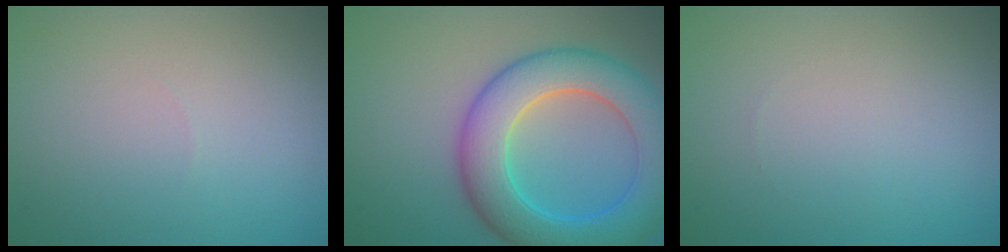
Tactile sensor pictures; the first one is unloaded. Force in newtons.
{"total": 8.8, "press": 8.8, "slide": 0.1}
{"total": 0.0}